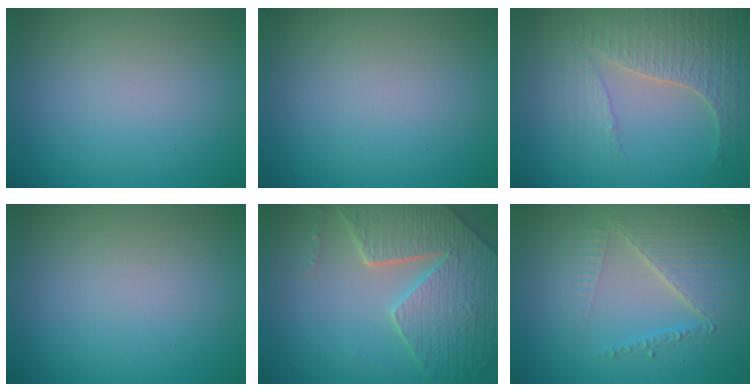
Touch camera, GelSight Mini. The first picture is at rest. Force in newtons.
{"total": 0.0}
{"total": 3.9, "press": 3.8, "slide": 0.7}
{"total": 0.0}
{"total": 7.6, "press": 5.7, "slide": 5.1}
{"total": 4.7, "press": 4.2, "slide": 2.1}